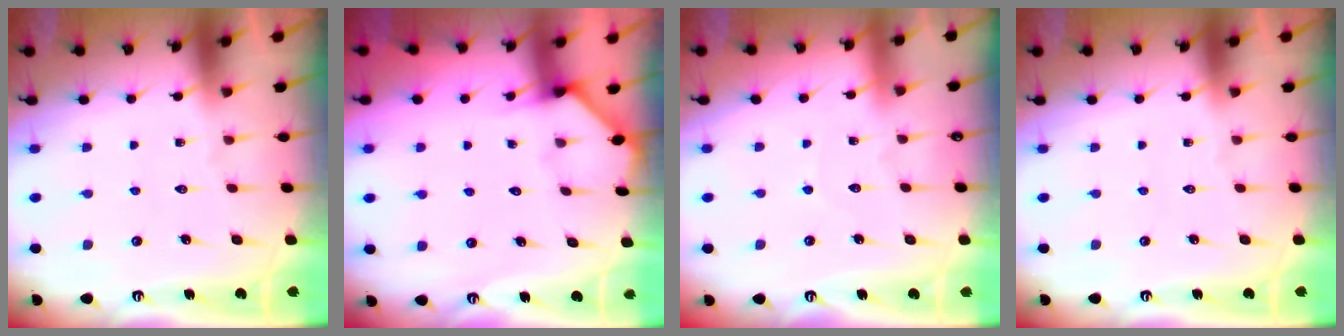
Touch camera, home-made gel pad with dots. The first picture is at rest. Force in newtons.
{"total": 1.7, "press": 1.6, "slide": 0.2}
{"total": 2.5, "press": 2.5, "slide": 0.3}
{"total": 0.0}